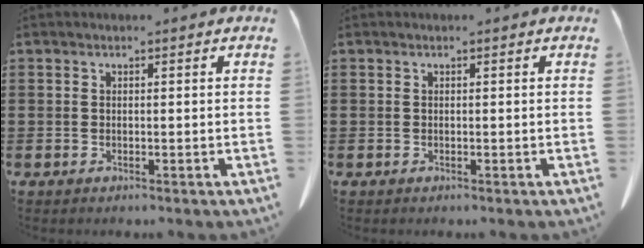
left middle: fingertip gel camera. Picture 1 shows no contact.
{"total": 0.0}